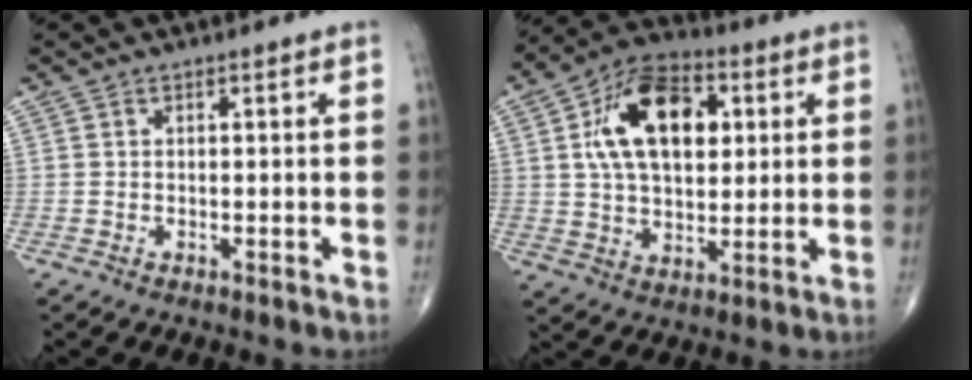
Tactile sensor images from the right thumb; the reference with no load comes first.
{"total": 17.6, "force": [4.5, 10.6, 13.3], "torque": [-0.203, 0.007, 0.074]}